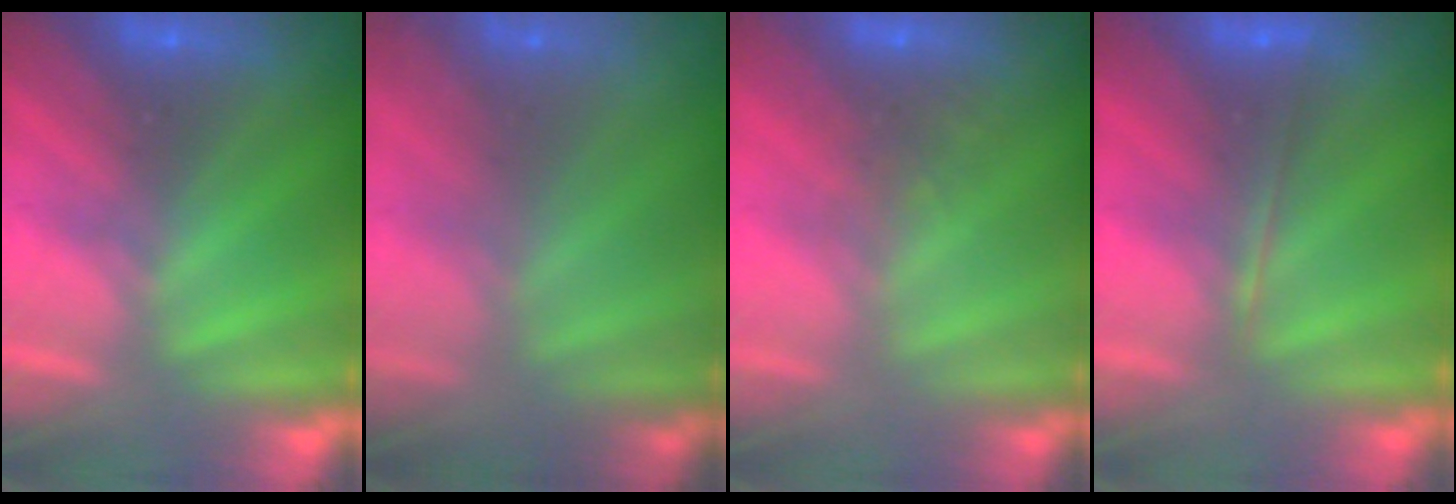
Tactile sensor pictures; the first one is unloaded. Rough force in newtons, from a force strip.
{"total": 7.0}
{"total": 2.7}
{"total": 1.8}